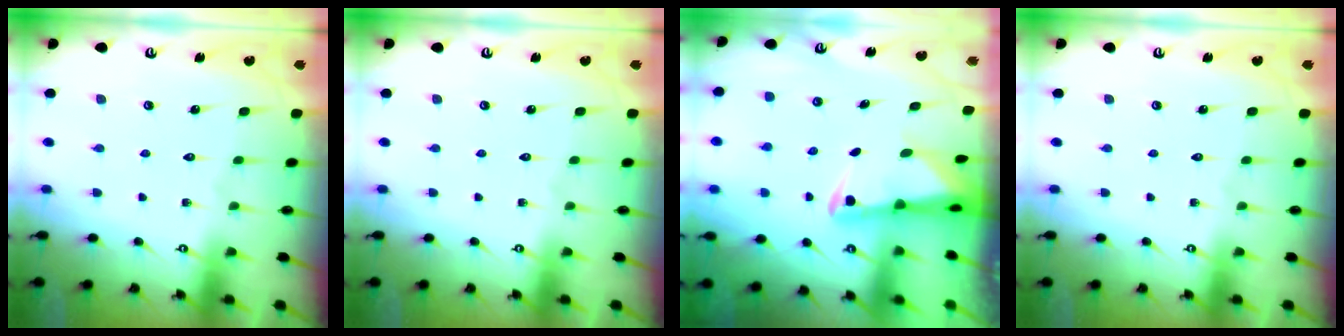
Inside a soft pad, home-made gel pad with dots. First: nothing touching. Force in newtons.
{"total": 0.0}
{"total": 2.5, "press": 2.5, "slide": 0.5}
{"total": 0.0}